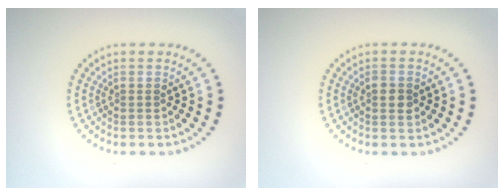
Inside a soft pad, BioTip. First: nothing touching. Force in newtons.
{"total": 1.8, "press": 1.8, "slide": 0.1}